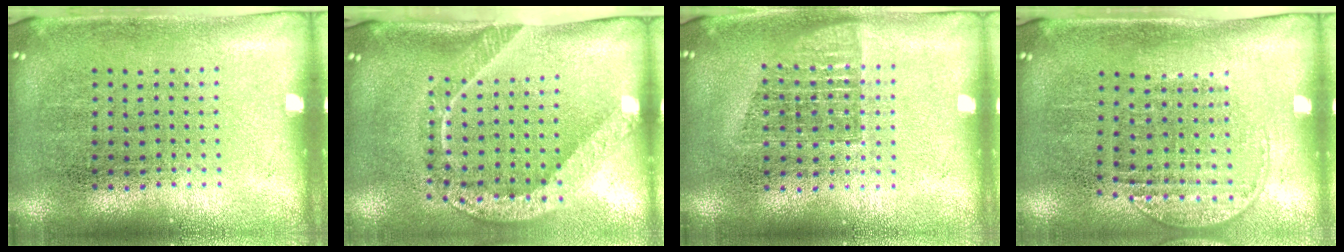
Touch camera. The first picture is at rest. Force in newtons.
{"total": 2.1, "press": 1.5, "slide": 1.5}
{"total": 1.2, "press": 1.0, "slide": 0.6}
{"total": 1.3, "press": 1.1, "slide": 0.7}